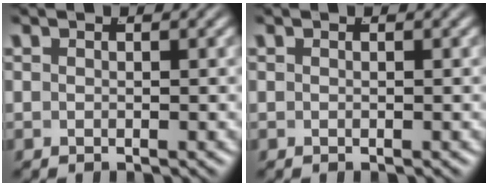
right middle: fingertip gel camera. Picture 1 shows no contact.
{"total": 0.0}